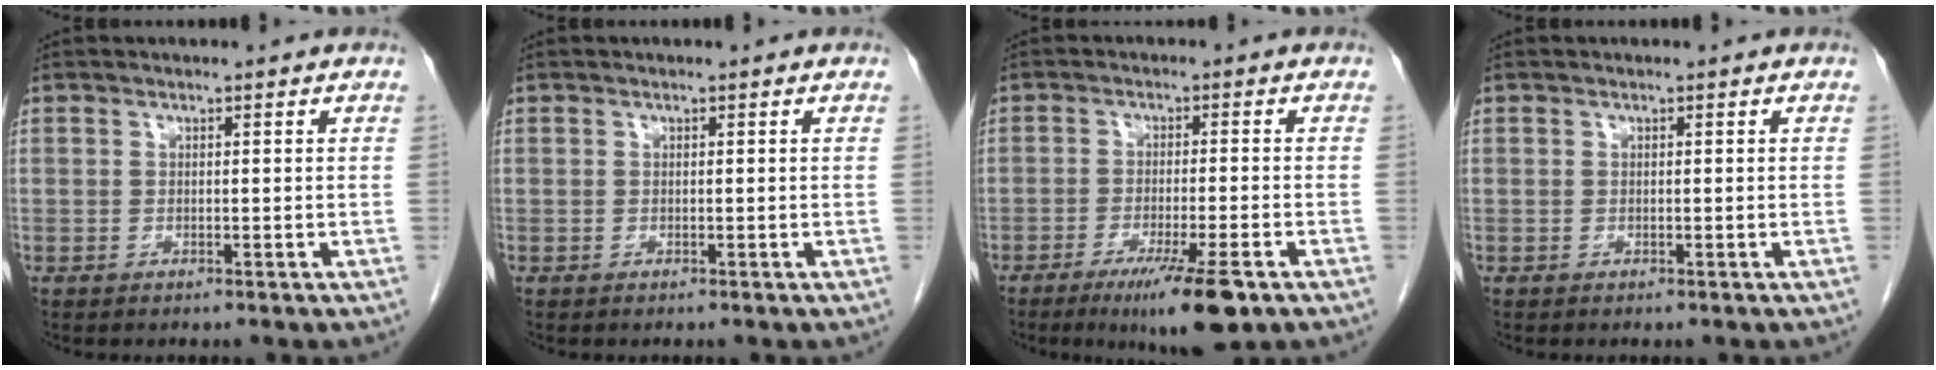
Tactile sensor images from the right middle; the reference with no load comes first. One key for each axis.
{"total": 0.0}
{"total": 8.8, "fx": -5.3, "fy": 0.1, "fz": 7.0, "tx": -0.117, "ty": -0.026, "tz": -0.082}
{"total": 0.0}